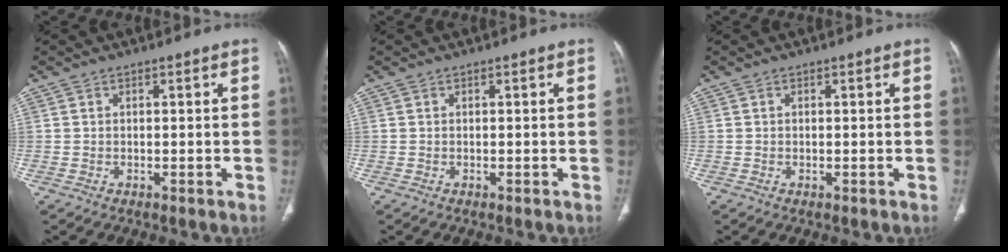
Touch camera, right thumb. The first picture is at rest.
{"total": 0.0}
{"total": 0.0}